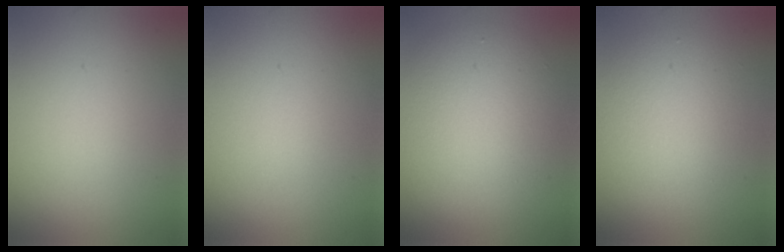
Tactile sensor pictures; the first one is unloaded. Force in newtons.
{"total": 0.0}
{"total": 6.5, "press": 6.5, "slide": 0.5}
{"total": 4.0, "press": 4.0, "slide": 0.1}